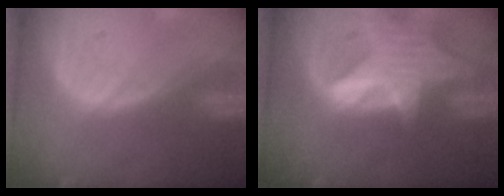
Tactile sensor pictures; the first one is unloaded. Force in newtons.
{"total": 8.0, "press": 7.3, "slide": 3.3}